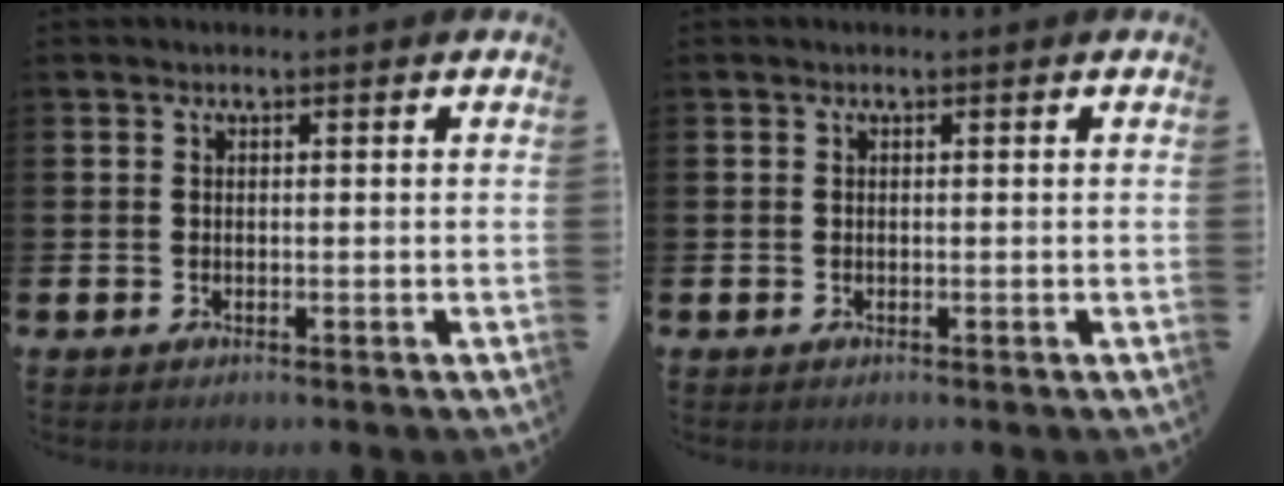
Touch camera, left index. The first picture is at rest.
{"total": 0.0}